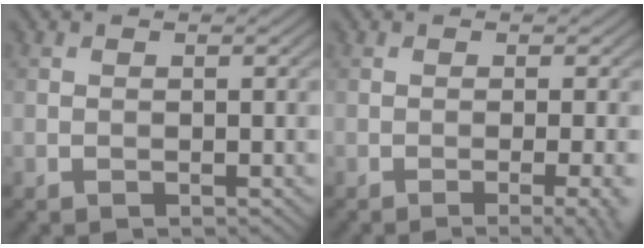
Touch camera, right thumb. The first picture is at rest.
{"total": 3.9, "force": [-1.2, 0.9, 3.7], "torque": [-0.042, 0.007, -0.020]}